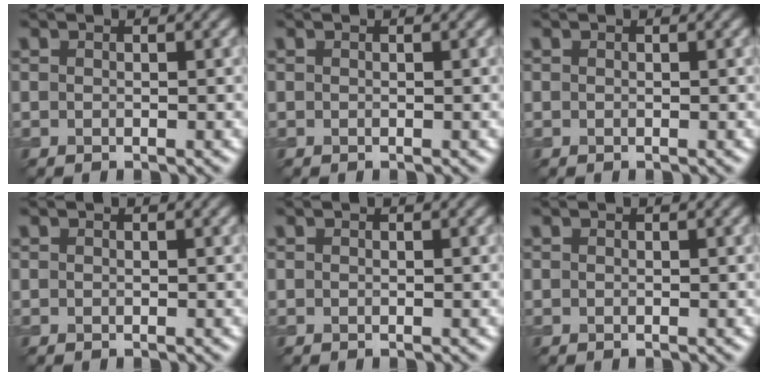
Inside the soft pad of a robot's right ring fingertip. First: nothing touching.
{"total": 0.0}
{"total": 0.0}
{"total": 0.0}
{"total": 0.0}
{"total": 0.0}